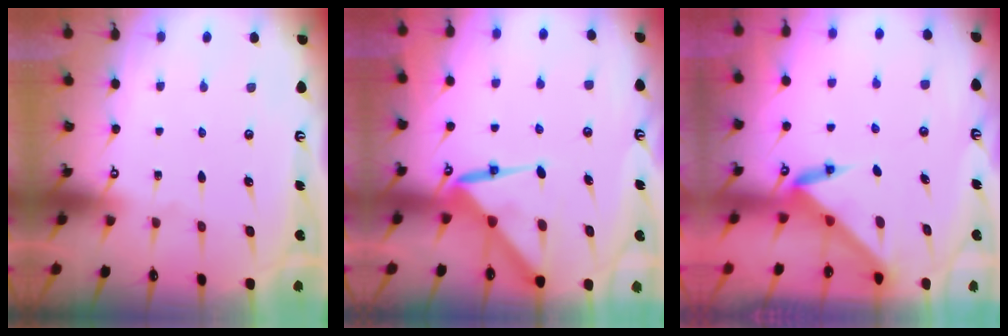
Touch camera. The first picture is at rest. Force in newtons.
{"total": 8.9, "press": 8.9, "slide": 0.8}
{"total": 3.4, "press": 3.4, "slide": 0.1}